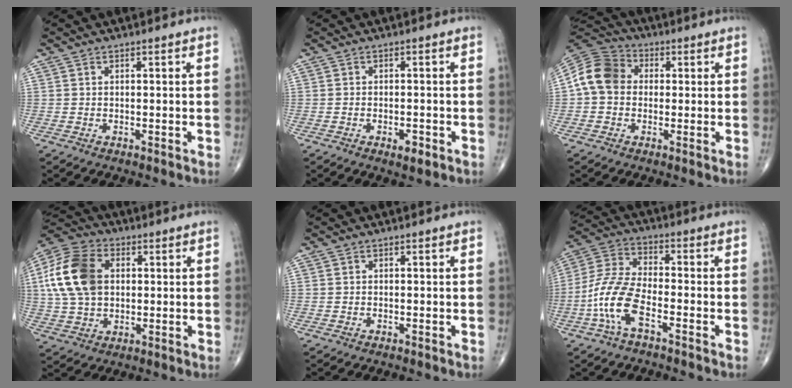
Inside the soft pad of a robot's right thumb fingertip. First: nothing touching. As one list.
[{"total": 2.7, "force": [-1.2, 1.2, 2.1], "torque": [-0.028, 0.001, -0.016]}, {"total": 10.1, "force": [0.6, 8.3, 5.8], "torque": [-0.097, 0.029, -0.005]}, {"total": 16.1, "force": [2.7, 11.0, 11.5], "torque": [-0.218, 0.013, 0.045]}, {"total": 0.0}, {"total": 11.0, "force": [-4.5, 4.5, 9.0], "torque": [-0.205, 0.030, -0.094]}]